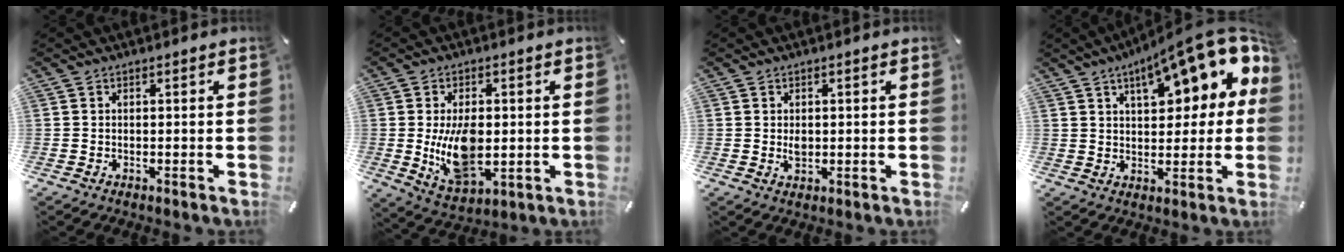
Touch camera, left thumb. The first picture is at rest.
{"total": 12.8, "force": [-0.4, 7.5, 10.3], "torque": [-0.188, -0.017, -0.005]}
{"total": 2.3, "force": [0.1, 1.7, 1.5], "torque": [-0.031, -0.002, -0.004]}
{"total": 17.9, "force": [8.8, 7.6, 13.6], "torque": [-0.190, -0.045, 0.140]}